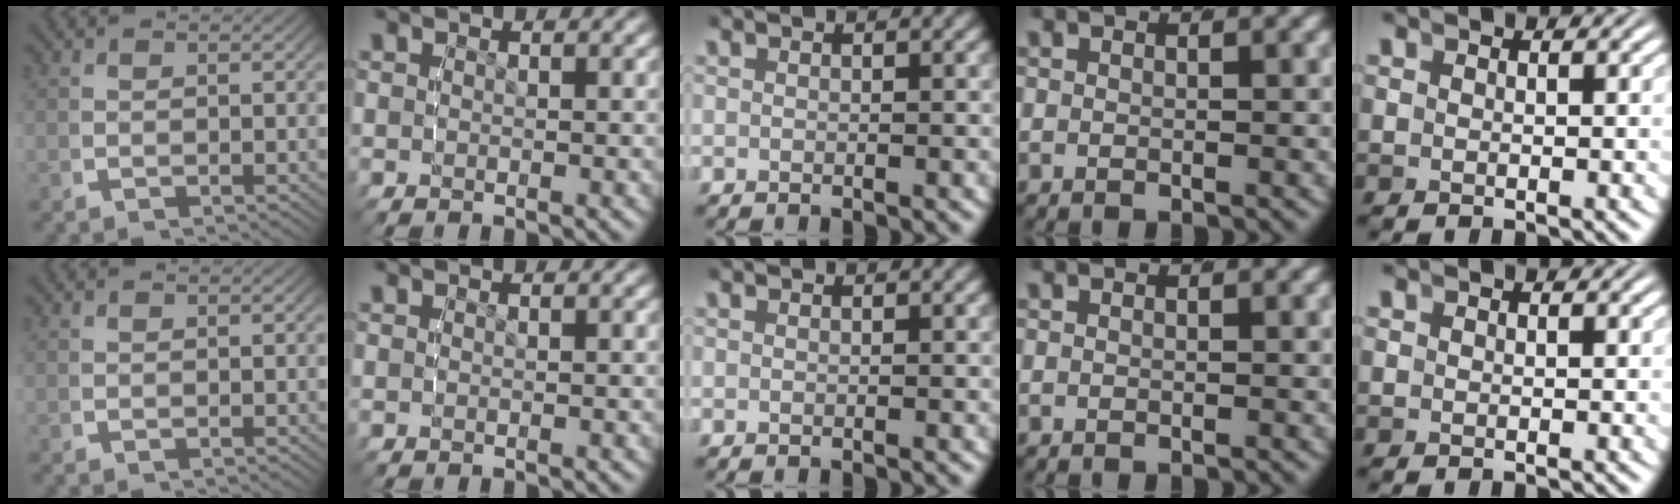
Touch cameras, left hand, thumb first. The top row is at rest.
{}